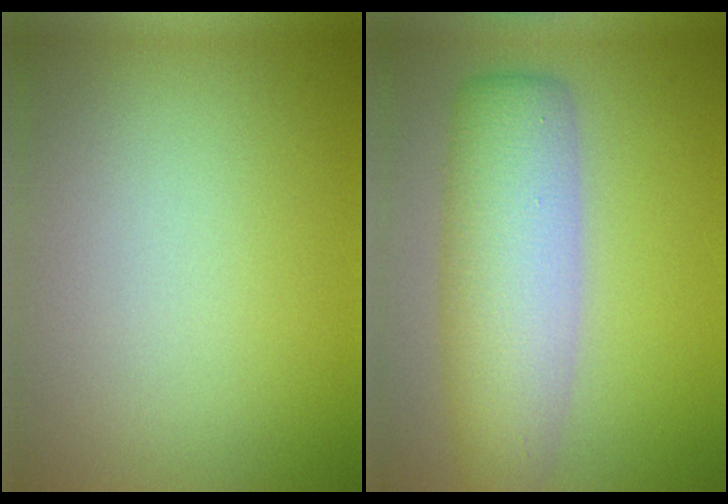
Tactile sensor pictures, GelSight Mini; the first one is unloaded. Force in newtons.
{"total": 7.6, "press": 7.6, "slide": 0.3}